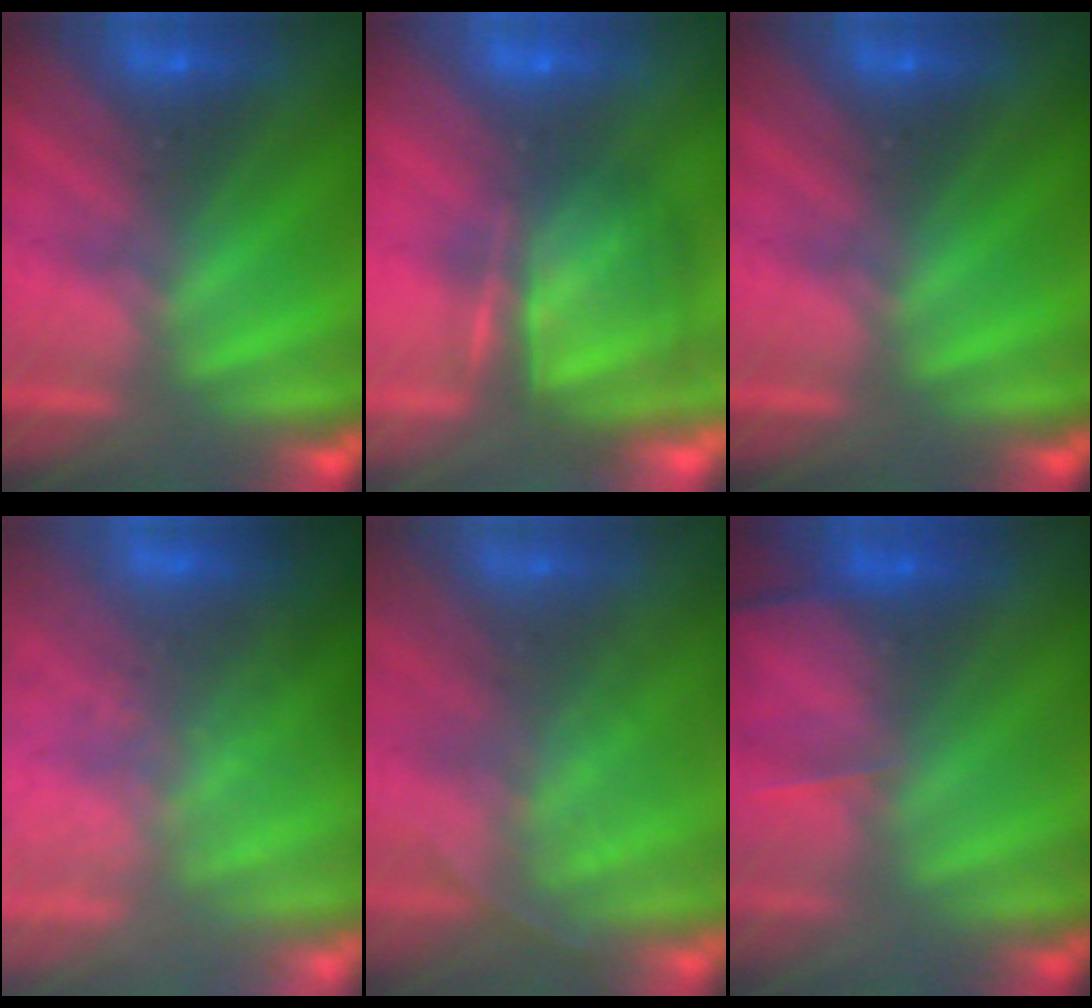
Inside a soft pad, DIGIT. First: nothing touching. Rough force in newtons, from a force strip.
{"total": 7.2}
{"total": 0.0}
{"total": 7.5}
{"total": 1.7}
{"total": 2.2}